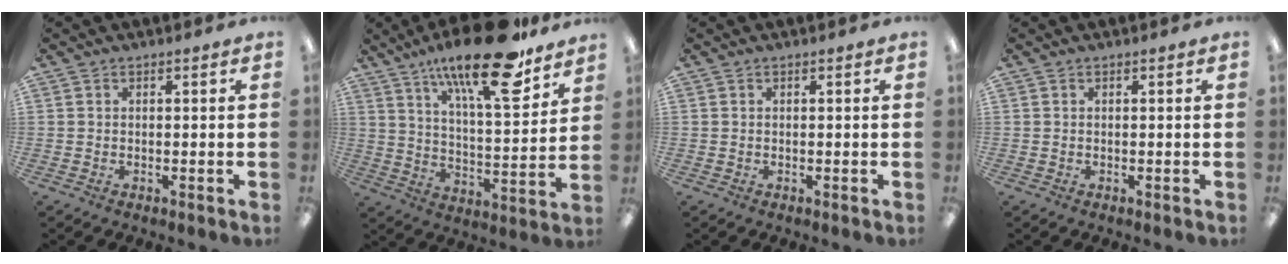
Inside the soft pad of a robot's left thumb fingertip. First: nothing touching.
{"total": 22.7, "force": [15.6, 6.6, 15.0], "torque": [-0.238, -0.092, 0.253]}
{"total": 0.0}
{"total": 0.0}